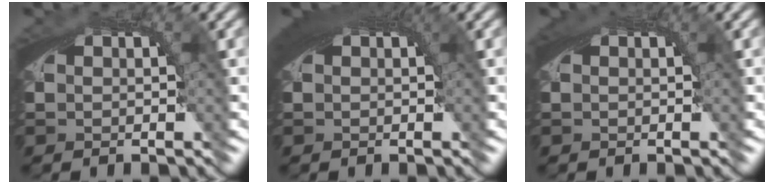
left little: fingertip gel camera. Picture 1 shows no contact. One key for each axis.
{"total": 3.4, "fx": 1.3, "fy": 0.9, "fz": 3.0, "tx": -0.035, "ty": 0.012, "tz": 0.016}
{"total": 1.2, "fx": 0.5, "fy": 0.0, "fz": 1.1, "tx": -0.016, "ty": 0.004, "tz": 0.009}